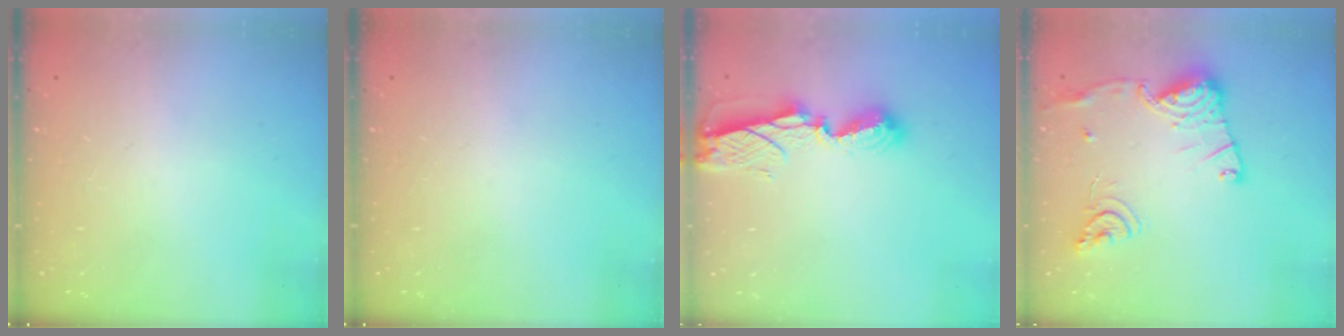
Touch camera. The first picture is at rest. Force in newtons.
{"total": 0.0}
{"total": 6.8, "press": 6.7, "slide": 0.8}
{"total": 16.1, "press": 16.1, "slide": 1.6}